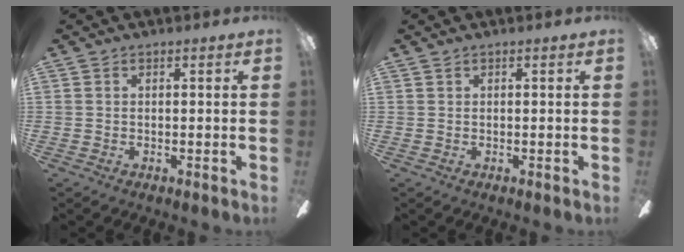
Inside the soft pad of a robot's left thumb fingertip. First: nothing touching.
{"total": 0.0}